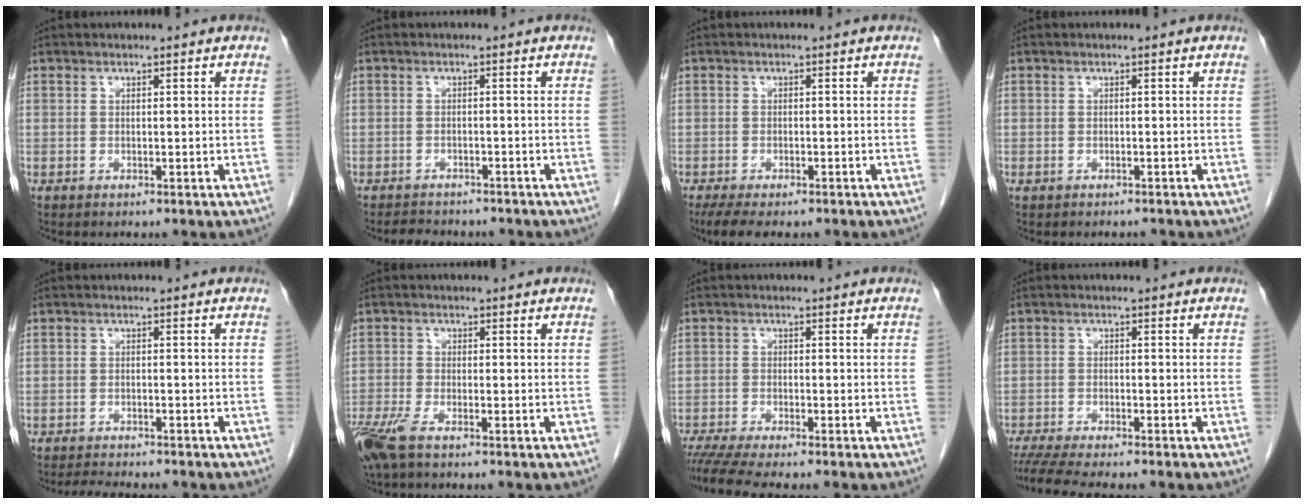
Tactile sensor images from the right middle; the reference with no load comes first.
{"total": 5.4, "force": [-4.8, 1.9, 1.5], "torque": [-0.026, -0.002, -0.063]}
{"total": 6.2, "force": [-4.7, 2.1, 3.4], "torque": [-0.051, -0.013, -0.072]}
{"total": 1.4, "force": [-1.1, 0.7, 0.5], "torque": [-0.012, 0.000, -0.014]}
{"total": 4.7, "force": [-4.4, 0.6, 1.7], "torque": [-0.026, -0.011, -0.067]}
{"total": 5.8, "force": [-4.0, 1.1, 4.0], "torque": [-0.087, -0.016, -0.077]}
{"total": 6.6, "force": [-5.7, -0.3, 3.4], "torque": [-0.050, -0.016, -0.095]}
{"total": 8.4, "force": [-7.3, 0.3, 4.1], "torque": [-0.061, -0.017, -0.115]}